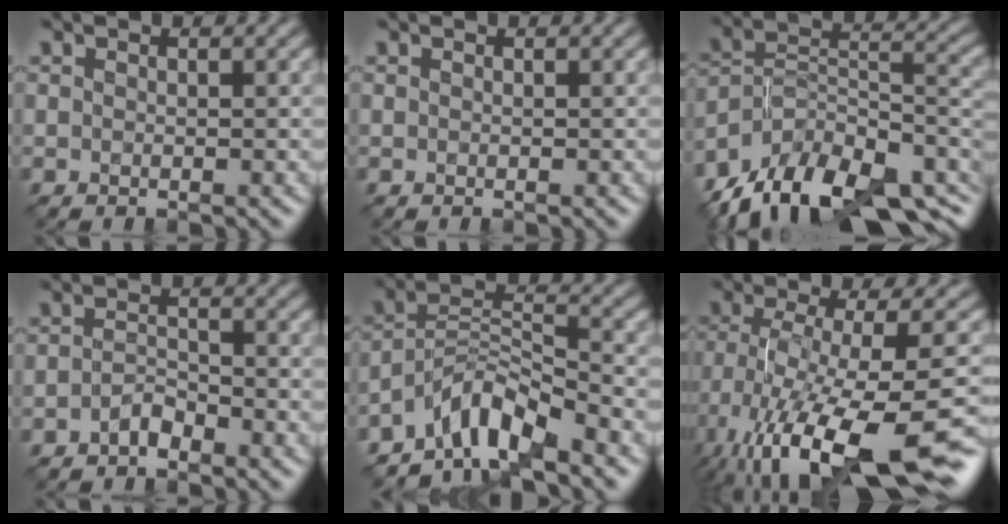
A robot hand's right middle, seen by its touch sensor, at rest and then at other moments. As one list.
[{"total": 0.0}, {"total": 14.7, "force": [-10.7, 6.6, 7.6], "torque": [-0.157, 0.004, -0.174]}, {"total": 1.6, "force": [-1.2, 0.6, 0.8], "torque": [-0.016, 0.006, -0.024]}, {"total": 6.0, "force": [-4.8, 1.6, 3.3], "torque": [-0.046, 0.007, -0.095]}, {"total": 16.2, "force": [-8.5, 5.0, 12.8], "torque": [-0.237, -0.018, -0.123]}]